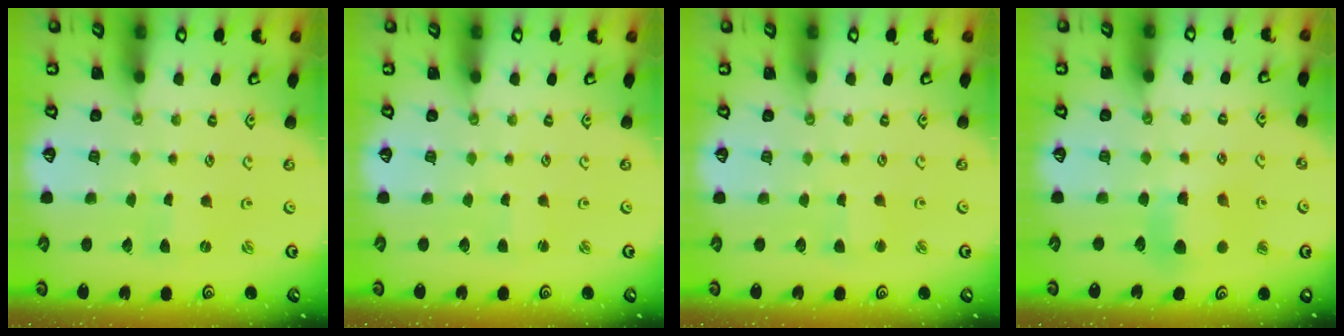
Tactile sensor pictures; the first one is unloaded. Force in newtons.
{"total": 1.3, "press": 1.3, "slide": 0.2}
{"total": 2.6, "press": 2.6, "slide": 0.3}
{"total": 6.1, "press": 6.1, "slide": 0.4}